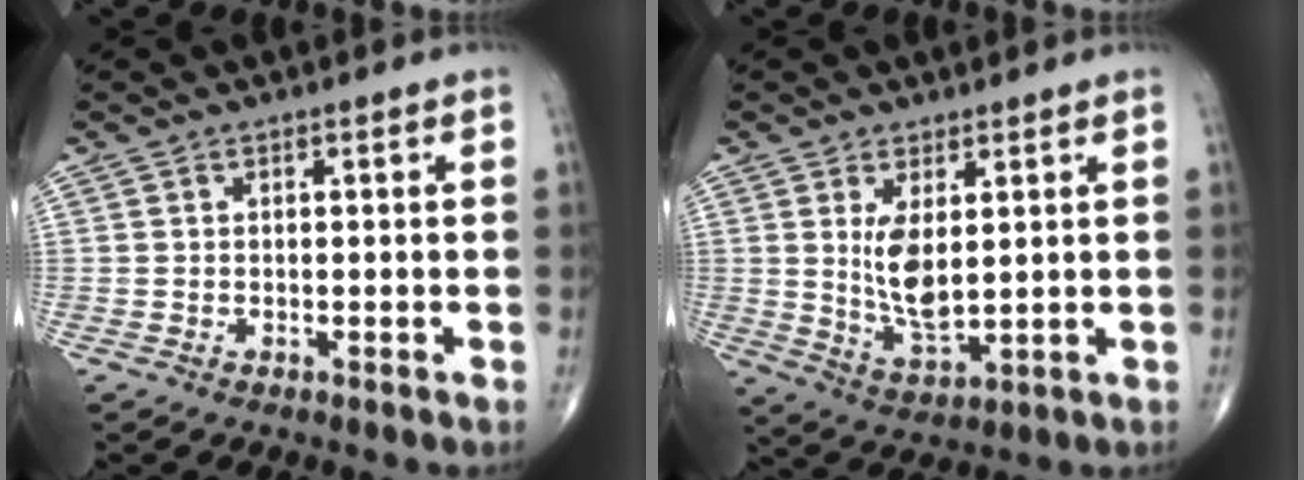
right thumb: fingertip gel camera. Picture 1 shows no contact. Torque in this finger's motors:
{"motor_torque": [-0.41, 0.89, 1.05, 0.54, 0.34]}